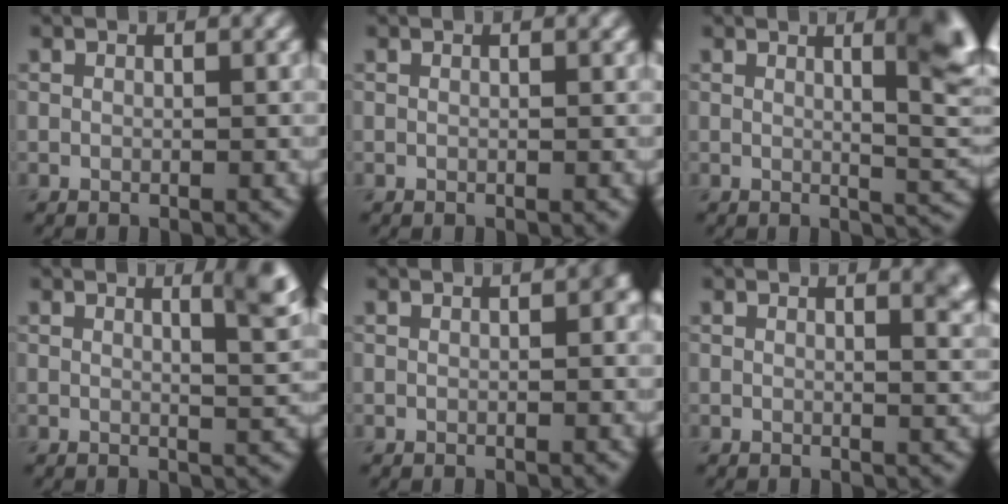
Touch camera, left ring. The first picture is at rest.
{"total": 0.0}
{"total": 5.9, "force": [1.8, 1.6, 5.4], "torque": [-0.046, 0.002, 0.026]}
{"total": 3.7, "force": [1.7, 1.0, 3.1], "torque": [-0.027, -0.001, 0.021]}
{"total": 1.3, "force": [0.1, 0.5, 1.2], "torque": [-0.012, -0.001, 0.003]}
{"total": 2.4, "force": [1.4, 0.9, 1.7], "torque": [-0.006, 0.001, 0.017]}